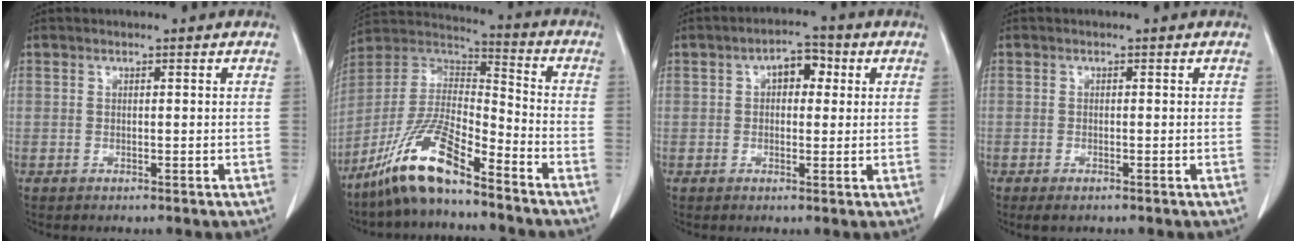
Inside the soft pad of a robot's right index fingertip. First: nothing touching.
{"total": 13.7, "force": [-9.9, 2.2, 9.2], "torque": [-0.189, 0.004, -0.188]}
{"total": 4.7, "force": [1.4, 2.6, 3.7], "torque": [-0.056, 0.020, 0.017]}
{"total": 1.3, "force": [-0.8, 0.5, 0.9], "torque": [-0.015, -0.002, -0.008]}